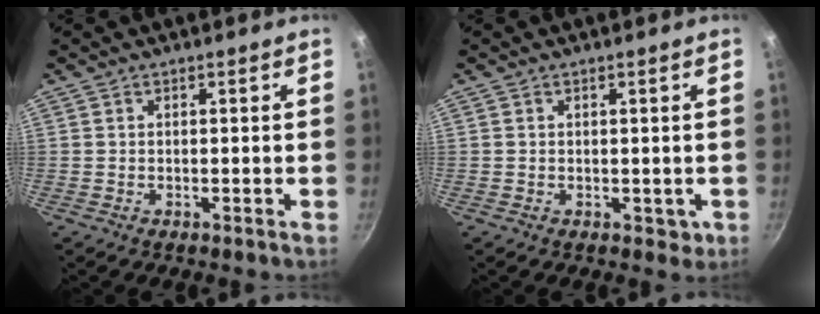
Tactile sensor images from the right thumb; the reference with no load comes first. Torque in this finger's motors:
{"motor_torque": [0.00, 0.31, -0.28, 0.21, -0.02]}